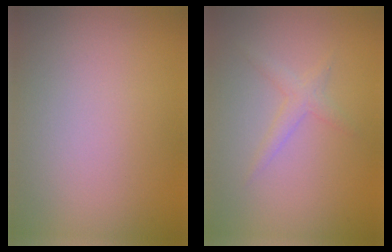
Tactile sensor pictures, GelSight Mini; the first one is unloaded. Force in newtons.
{"total": 1.4, "press": 1.4, "slide": 0.1}